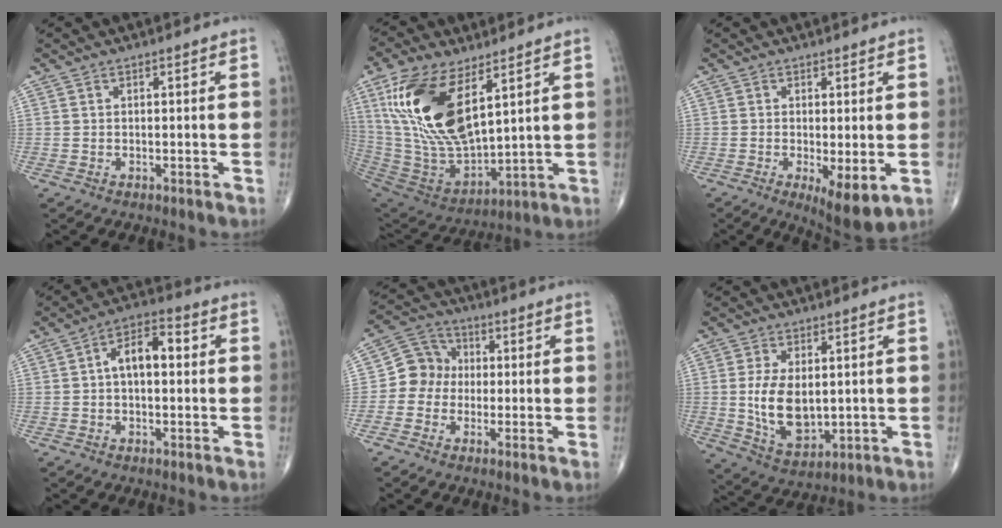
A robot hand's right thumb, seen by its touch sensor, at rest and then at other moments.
{"total": 21.7, "force": [8.4, 10.1, 17.3], "torque": [-0.339, -0.037, 0.171]}
{"total": 7.2, "force": [-1.7, 2.3, 6.6], "torque": [-0.103, -0.023, -0.022]}
{"total": 7.7, "force": [0.7, 4.2, 6.4], "torque": [-0.096, 0.027, 0.003]}
{"total": 7.5, "force": [-0.7, 6.8, 3.1], "torque": [-0.027, 0.027, -0.028]}
{"total": 10.5, "force": [0.4, 6.0, 8.6], "torque": [-0.149, -0.017, 0.023]}